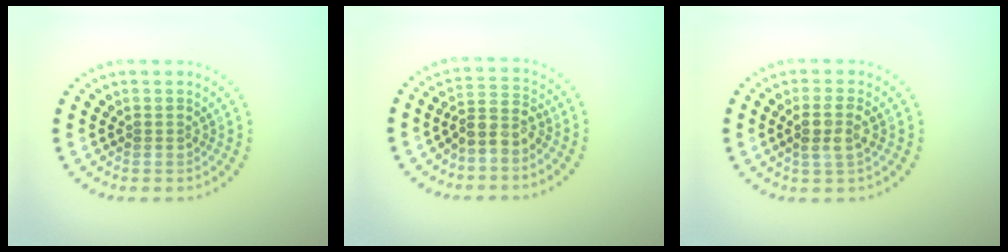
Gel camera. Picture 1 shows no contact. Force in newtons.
{"total": 2.6, "press": 2.1, "slide": 1.5}
{"total": 2.1, "press": 2.0, "slide": 0.8}